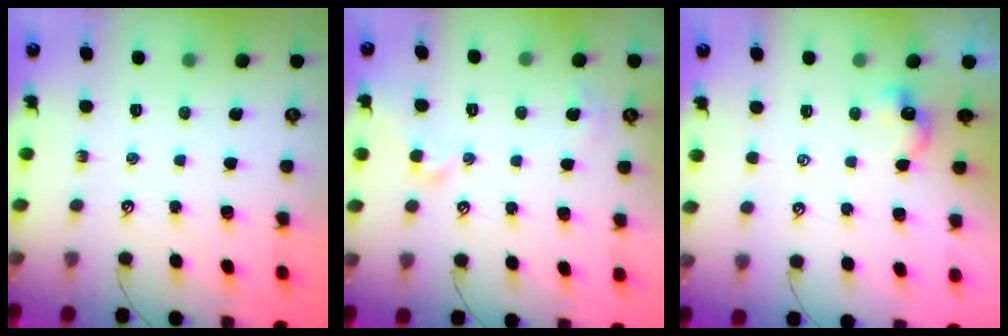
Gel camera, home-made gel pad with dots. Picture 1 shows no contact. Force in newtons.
{"total": 1.9, "press": 1.9, "slide": 0.5}
{"total": 2.5, "press": 2.5, "slide": 0.1}